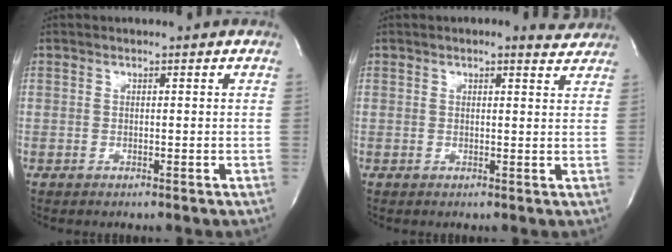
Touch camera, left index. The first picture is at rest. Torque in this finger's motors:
{"motor_torque": [0.06, -0.04, 0.08, 0.00]}